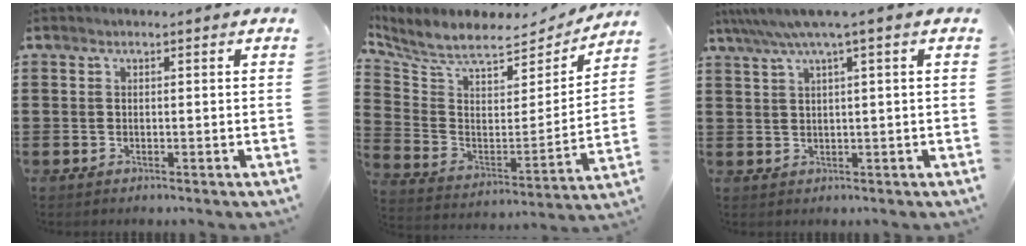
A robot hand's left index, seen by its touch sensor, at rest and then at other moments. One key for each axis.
{"total": 8.0, "fx": 7.0, "fy": 2.0, "fz": 3.2, "tx": -0.099, "ty": -0.051, "tz": 0.118}
{"total": 3.7, "fx": 1.9, "fy": -0.4, "fz": 3.2, "tx": -0.065, "ty": -0.005, "tz": 0.029}